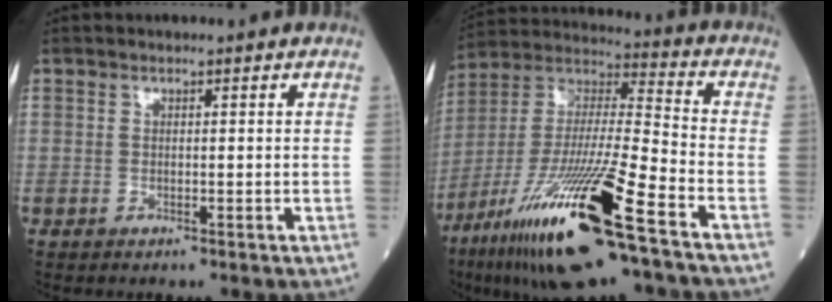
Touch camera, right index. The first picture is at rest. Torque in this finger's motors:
{"motor_torque": [1.76, -0.38, 1.05, 0.21]}